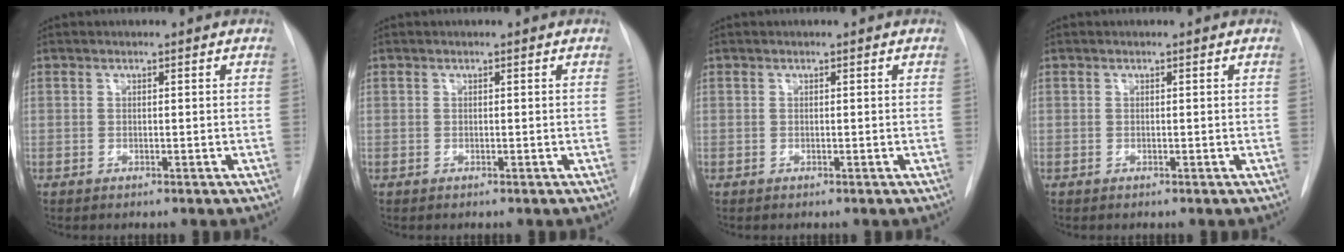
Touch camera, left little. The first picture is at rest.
{"total": 0.0}
{"total": 0.0}
{"total": 0.0}